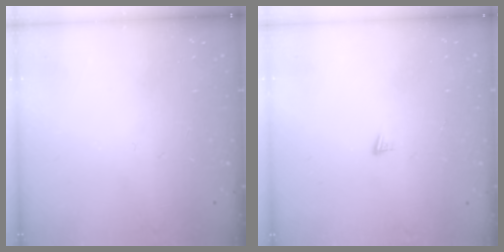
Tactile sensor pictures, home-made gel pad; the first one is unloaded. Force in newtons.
{"total": 5.2, "press": 5.2, "slide": 0.3}